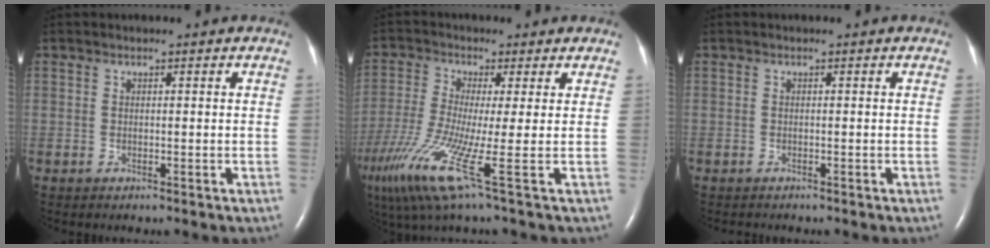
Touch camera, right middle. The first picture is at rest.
{"total": 12.2, "force": [-5.2, -0.3, 11.1], "torque": [-0.235, -0.038, -0.102]}
{"total": 0.0}